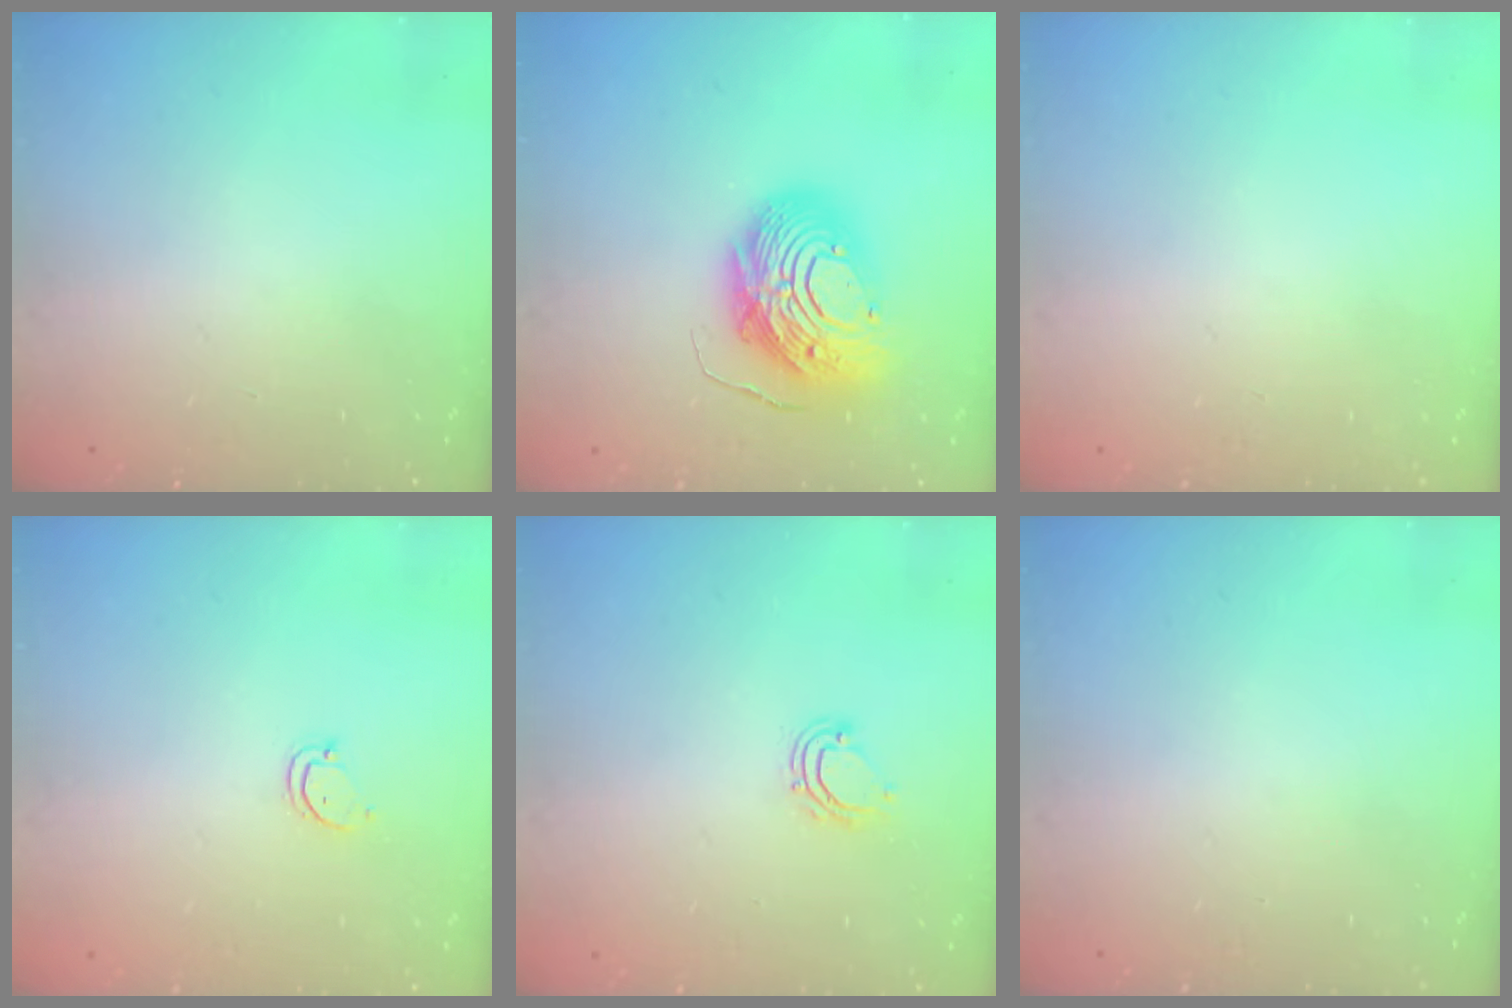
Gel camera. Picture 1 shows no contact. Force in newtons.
{"total": 15.2, "press": 15.1, "slide": 1.3}
{"total": 0.0}
{"total": 2.6, "press": 2.6, "slide": 0.3}
{"total": 6.3, "press": 6.3, "slide": 0.4}
{"total": 0.0}